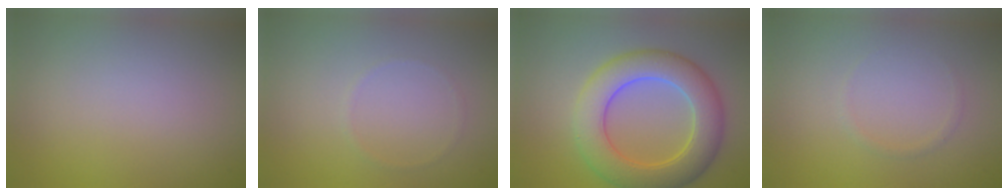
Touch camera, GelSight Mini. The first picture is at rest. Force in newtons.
{"total": 0.5, "press": 0.5, "slide": 0.1}
{"total": 7.3, "press": 7.3, "slide": 0.2}
{"total": 0.5, "press": 0.5, "slide": 0.0}